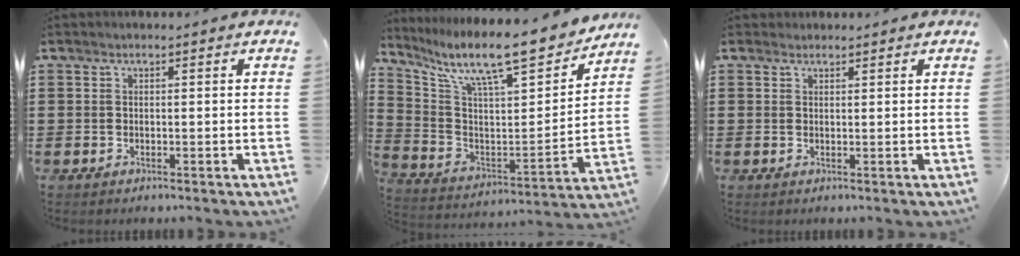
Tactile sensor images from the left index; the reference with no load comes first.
{"total": 12.3, "force": [10.1, 1.6, 6.9], "torque": [-0.149, -0.079, 0.164]}
{"total": 1.0, "force": [0.9, 0.3, 0.1], "torque": [-0.003, 0.001, 0.019]}